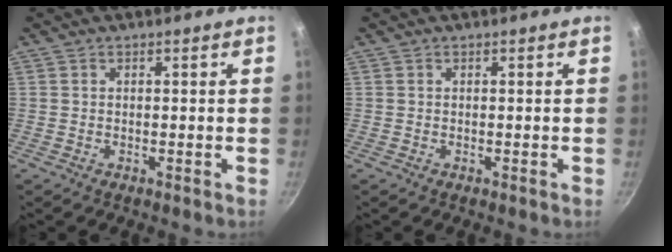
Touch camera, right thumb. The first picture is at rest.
{"total": 0.0}